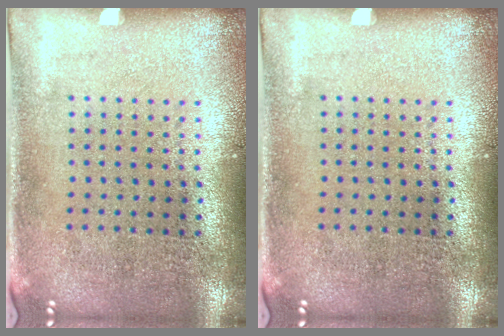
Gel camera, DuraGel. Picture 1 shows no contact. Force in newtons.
{"total": 0.0}